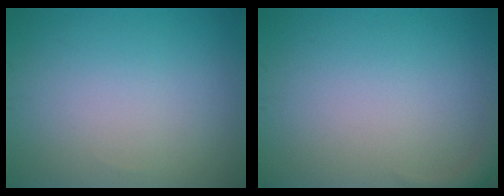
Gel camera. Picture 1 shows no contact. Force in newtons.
{"total": 1.1, "press": 1.1, "slide": 0.1}